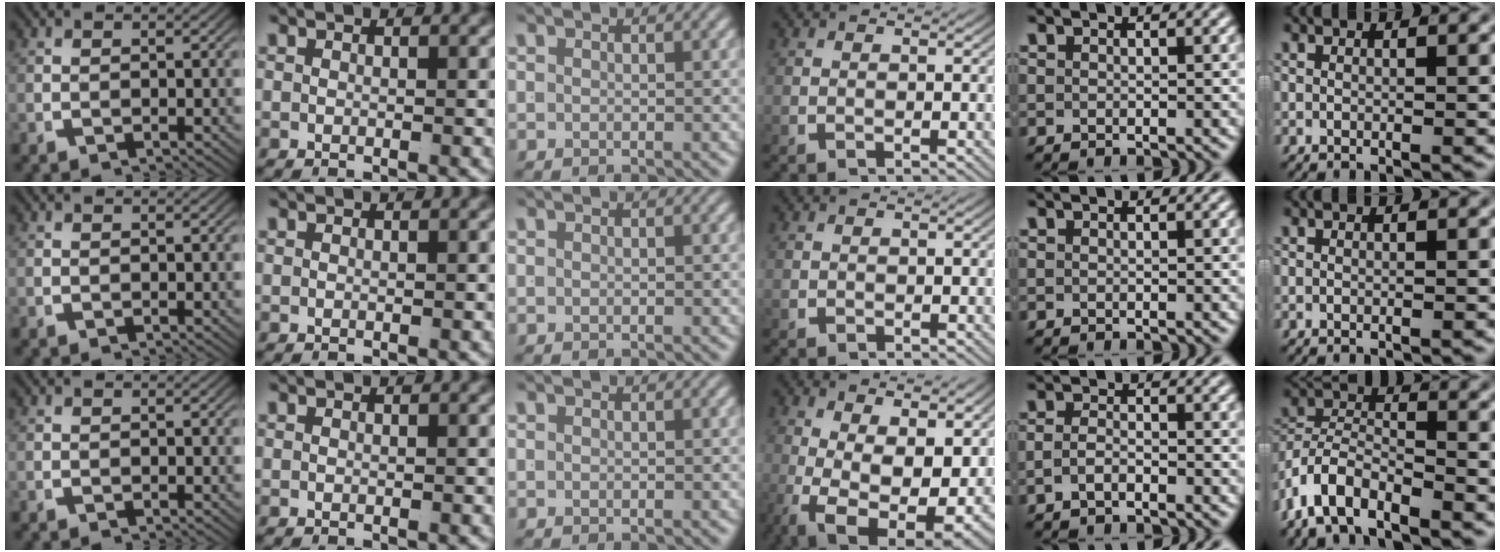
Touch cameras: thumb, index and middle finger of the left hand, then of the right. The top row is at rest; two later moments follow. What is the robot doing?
{"motion": "lift_and_place", "object": "shorts"}